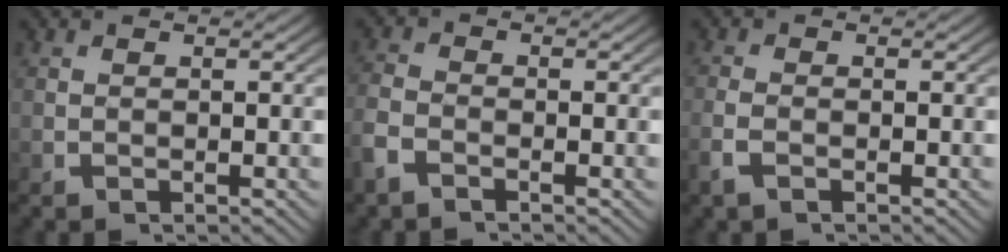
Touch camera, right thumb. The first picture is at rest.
{"total": 2.4, "force": [-1.3, 1.6, 1.2], "torque": [-0.040, -0.004, -0.029]}
{"total": 1.3, "force": [-0.7, 0.6, 0.9], "torque": [-0.033, -0.001, -0.015]}